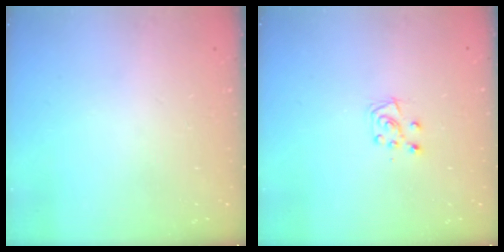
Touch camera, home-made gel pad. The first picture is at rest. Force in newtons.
{"total": 7.0, "press": 6.9, "slide": 0.6}